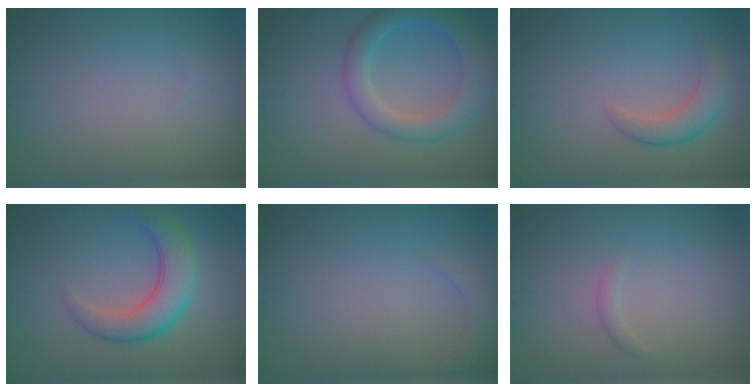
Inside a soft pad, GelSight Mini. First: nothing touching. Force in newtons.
{"total": 4.6, "press": 4.6, "slide": 0.2}
{"total": 2.7, "press": 2.7, "slide": 0.2}
{"total": 5.1, "press": 5.1, "slide": 0.3}
{"total": 1.3, "press": 1.3, "slide": 0.2}
{"total": 0.7, "press": 0.7, "slide": 0.0}